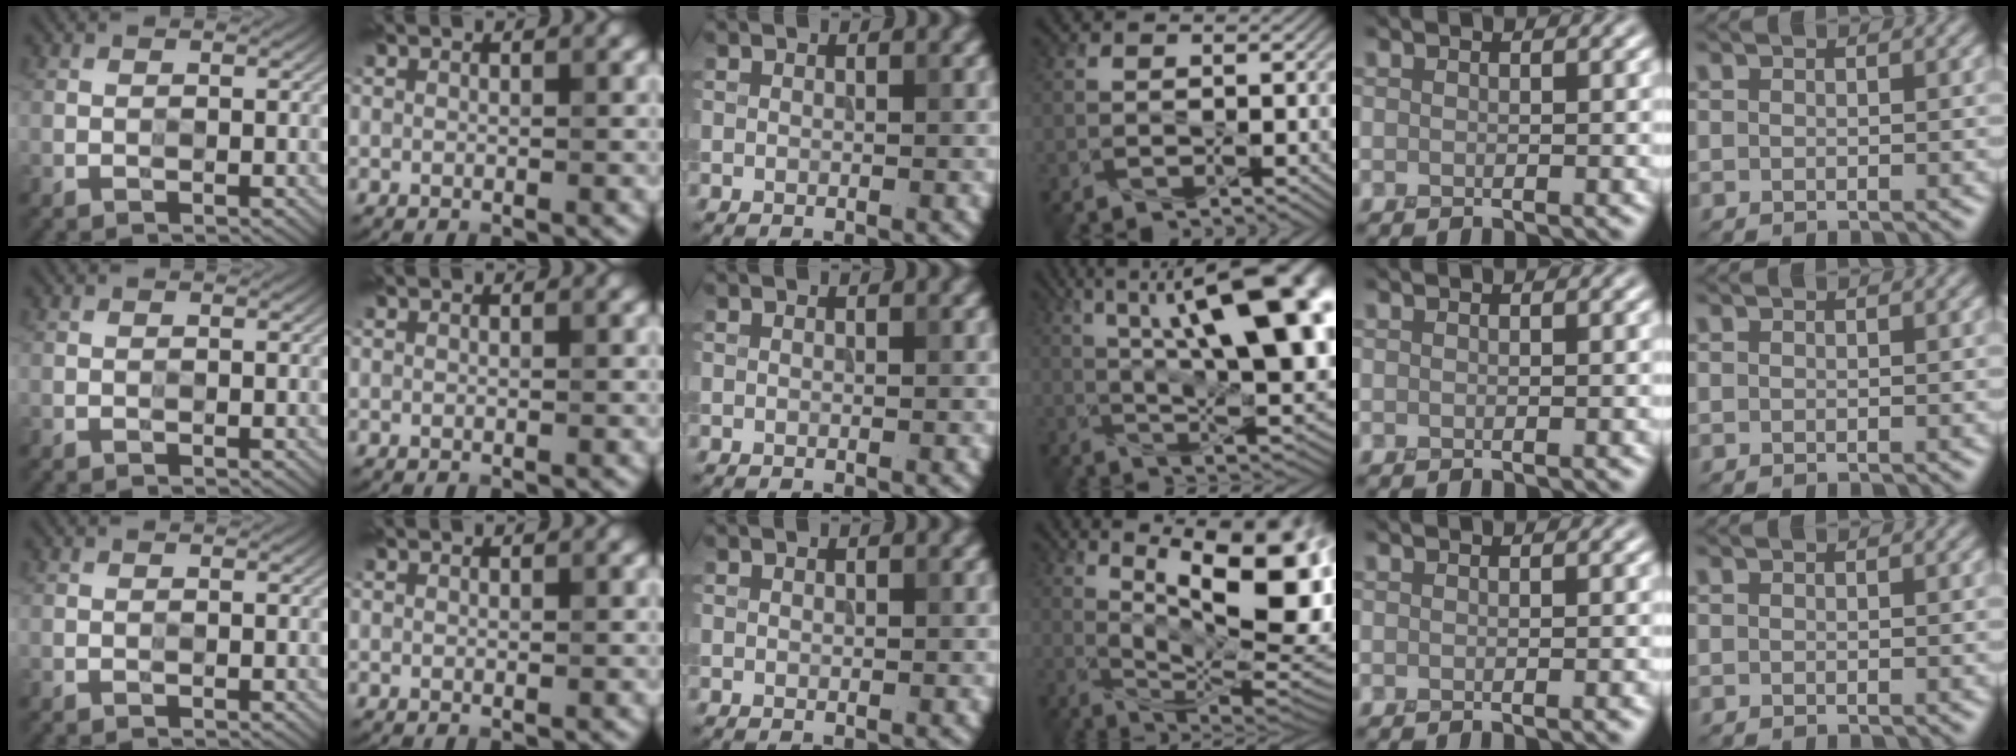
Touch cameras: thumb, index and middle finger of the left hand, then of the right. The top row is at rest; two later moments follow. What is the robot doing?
{"motion": "press", "object": "syringe"}